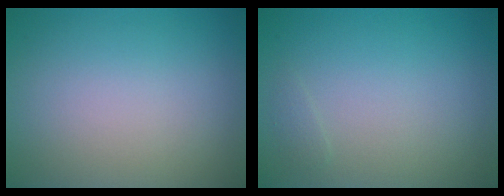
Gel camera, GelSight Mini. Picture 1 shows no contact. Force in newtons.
{"total": 0.5, "press": 0.5, "slide": 0.0}